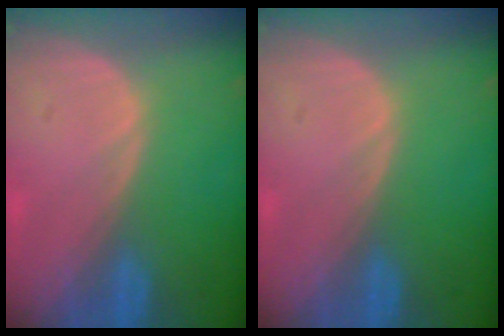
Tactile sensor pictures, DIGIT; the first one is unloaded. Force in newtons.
{"total": 0.0}